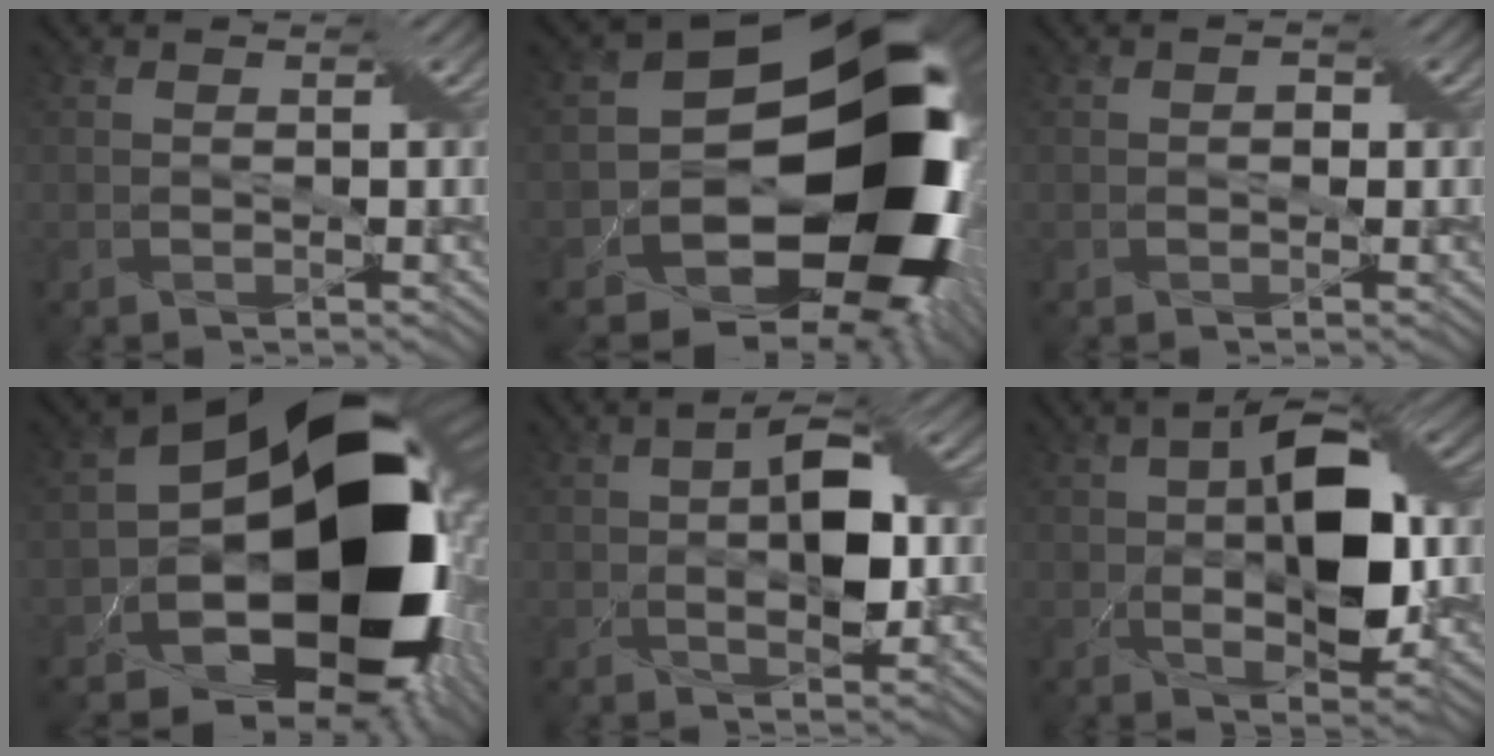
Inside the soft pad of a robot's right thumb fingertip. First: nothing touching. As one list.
[{"total": 19.4, "force": [-2.8, 14.0, 13.0], "torque": [-0.197, -0.040, -0.025]}, {"total": 1.0, "force": [-0.1, 0.7, 0.6], "torque": [-0.008, -0.002, -0.006]}, {"total": 20.6, "force": [-2.1, 13.8, 15.2], "torque": [-0.245, -0.051, -0.005]}, {"total": 6.7, "force": [0.3, 3.2, 5.8], "torque": [-0.107, 0.000, 0.004]}, {"total": 11.4, "force": [0.5, 5.4, 10.1], "torque": [-0.162, 0.002, 0.009]}]